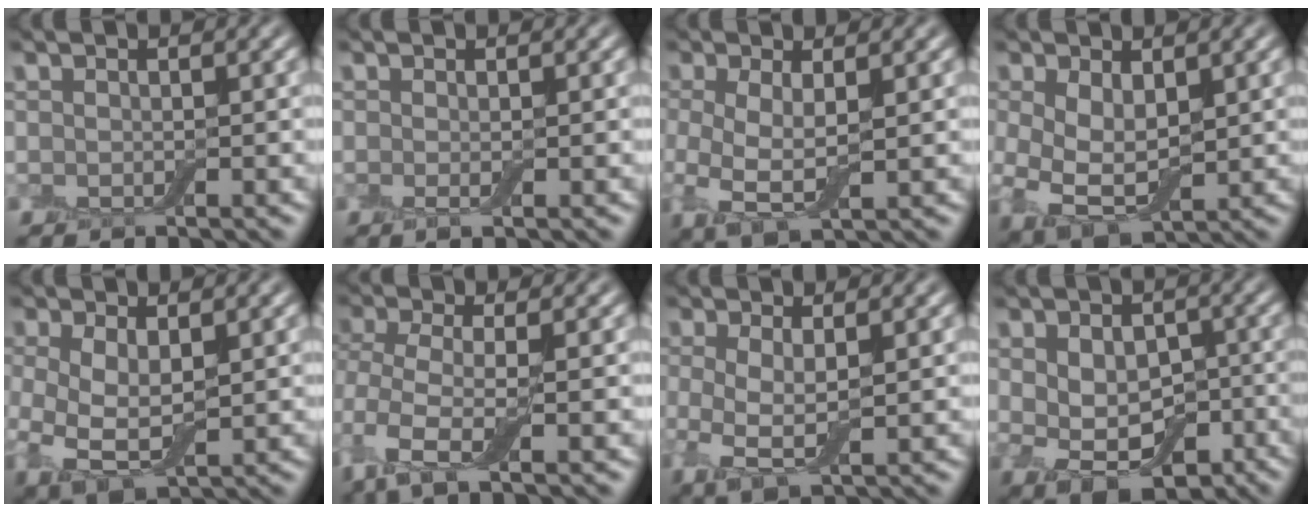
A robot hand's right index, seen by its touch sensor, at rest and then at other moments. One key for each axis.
{"total": 0.8, "fx": -0.1, "fy": 0.1, "fz": 0.8, "tx": -0.015, "ty": -0.005, "tz": -0.002}
{"total": 4.3, "fx": -0.3, "fy": 1.7, "fz": 4.0, "tx": -0.092, "ty": -0.007, "tz": -0.006}
{"total": 5.6, "fx": 0.1, "fy": 3.3, "fz": 4.6, "tx": -0.108, "ty": -0.006, "tz": 0.005}
{"total": 5.2, "fx": -0.1, "fy": 2.8, "fz": 4.4, "tx": -0.109, "ty": -0.005, "tz": 0.000}
{"total": 4.8, "fx": -1.3, "fy": 1.7, "fz": 4.3, "tx": -0.103, "ty": -0.007, "tz": -0.036}
{"total": 3.5, "fx": 0.0, "fy": 1.2, "fz": 3.3, "tx": -0.077, "ty": -0.005, "tz": -0.004}
{"total": 6.7, "fx": -1.1, "fy": 4.3, "fz": 5.0, "tx": -0.087, "ty": -0.020, "tz": -0.008}